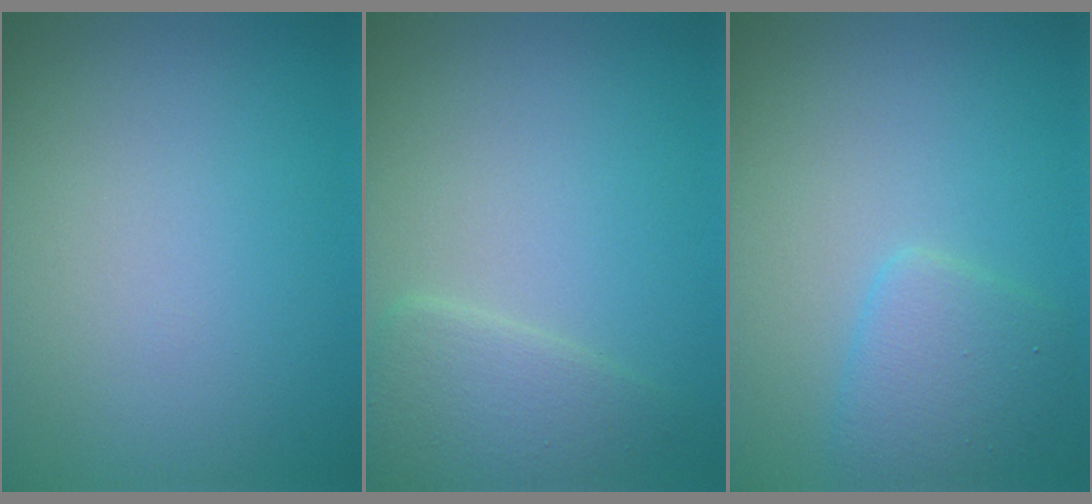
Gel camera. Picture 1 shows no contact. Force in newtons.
{"total": 2.7, "press": 2.7, "slide": 0.1}
{"total": 2.7, "press": 2.7, "slide": 0.1}